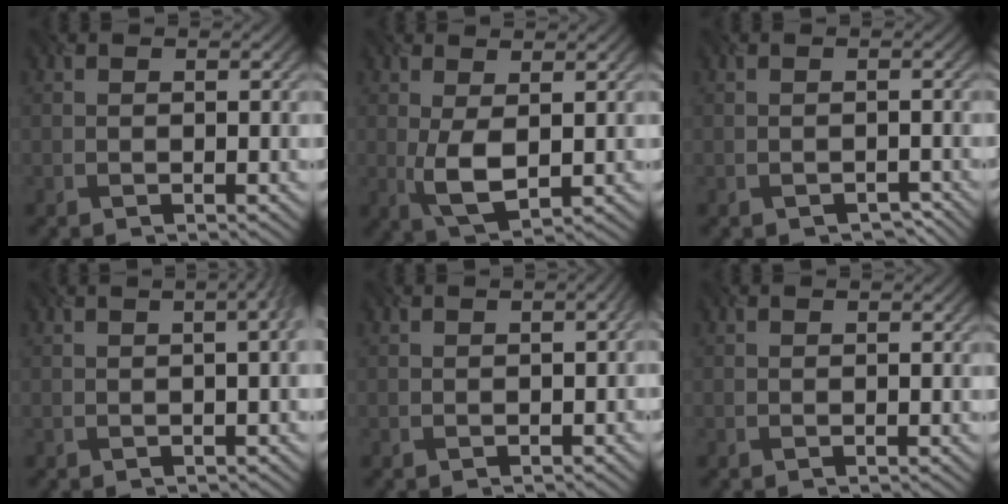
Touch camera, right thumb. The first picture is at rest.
{"total": 4.2, "force": [0.1, 1.9, 3.7], "torque": [-0.093, -0.001, 0.008]}
{"total": 1.6, "force": [-1.5, 0.5, -0.3], "torque": [0.006, -0.002, -0.013]}
{"total": 4.2, "force": [0.7, 1.9, 3.6], "torque": [-0.024, 0.028, -0.011]}
{"total": 2.0, "force": [-0.3, 1.2, 1.6], "torque": [-0.016, 0.006, 0.001]}
{"total": 0.0}